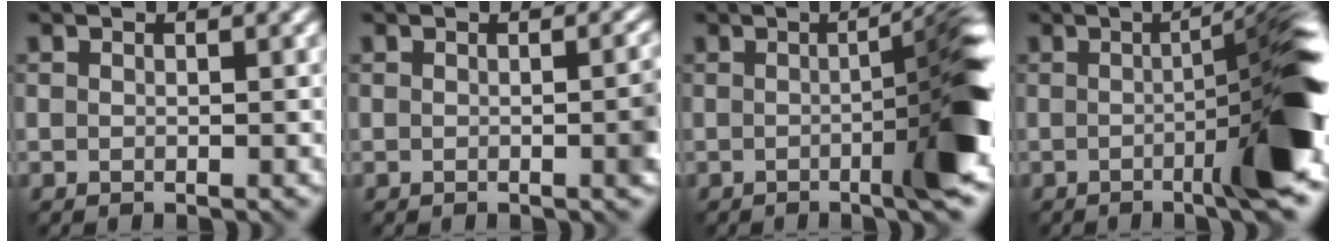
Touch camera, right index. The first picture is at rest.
{"total": 2.2, "force": [-0.1, 0.5, 2.1], "torque": [-0.022, 0.005, -0.001]}
{"total": 7.9, "force": [-1.0, 1.2, 7.7], "torque": [-0.094, 0.004, -0.014]}
{"total": 9.8, "force": [-1.4, 1.5, 9.6], "torque": [-0.112, 0.002, -0.023]}